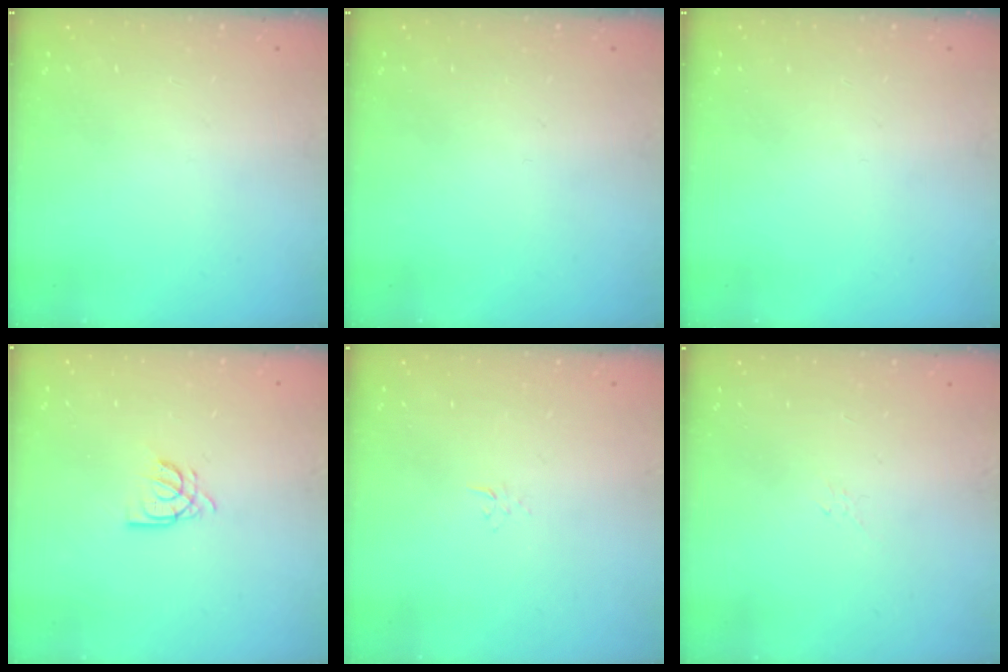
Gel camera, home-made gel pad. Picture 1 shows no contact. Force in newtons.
{"total": 0.0}
{"total": 0.0}
{"total": 6.7, "press": 6.7, "slide": 0.5}
{"total": 2.6, "press": 2.6, "slide": 0.3}
{"total": 2.1, "press": 2.0, "slide": 0.6}